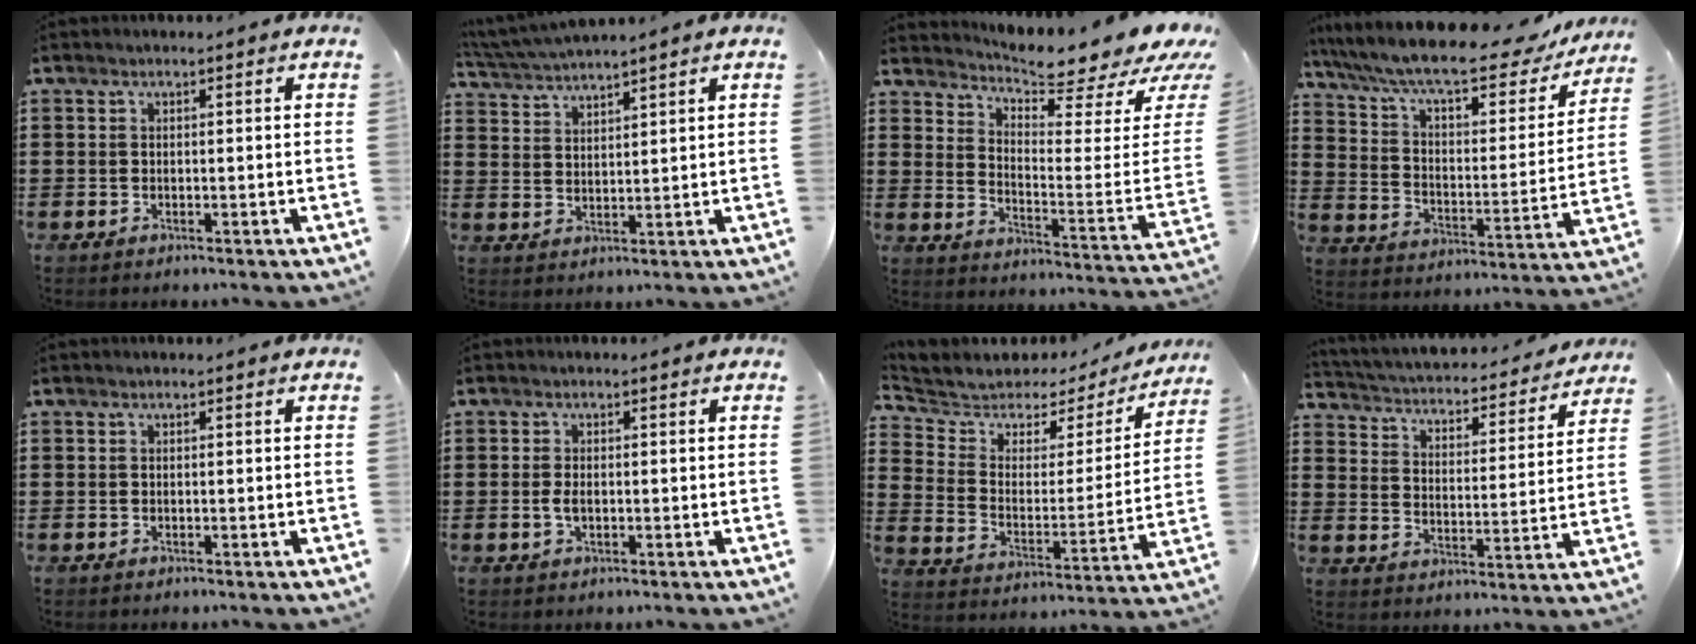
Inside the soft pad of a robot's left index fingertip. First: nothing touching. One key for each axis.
{"total": 3.7, "fx": 3.6, "fy": -0.6, "fz": 0.8, "tx": -0.028, "ty": -0.013, "tz": 0.066}
{"total": 6.1, "fx": 5.7, "fy": -0.1, "fz": 2.1, "tx": -0.047, "ty": -0.067, "tz": 0.090}
{"total": 11.2, "fx": 8.8, "fy": 2.0, "fz": 6.5, "tx": -0.149, "ty": -0.046, "tz": 0.147}
{"total": 0.0}
{"total": 2.0, "fx": -0.2, "fy": 1.0, "fz": 1.7, "tx": -0.048, "ty": -0.004, "tz": -0.009}
{"total": 4.5, "fx": 3.8, "fy": 2.5, "fz": 0.5, "tx": -0.046, "ty": -0.029, "tz": 0.059}
{"total": 2.5, "fx": 2.5, "fy": 0.2, "fz": 0.5, "tx": -0.029, "ty": -0.030, "tz": 0.031}